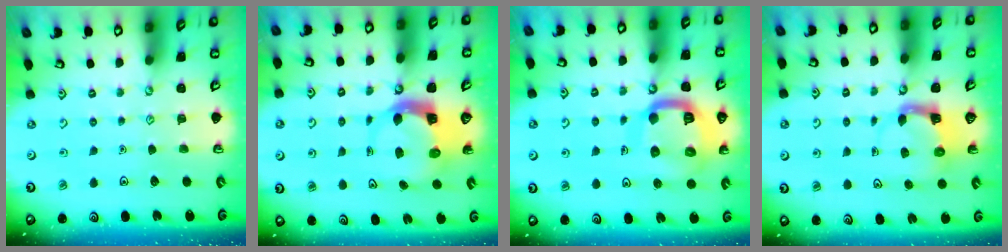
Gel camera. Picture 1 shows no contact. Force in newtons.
{"total": 6.1, "press": 6.0, "slide": 0.9}
{"total": 17.4, "press": 17.3, "slide": 1.9}
{"total": 3.8, "press": 3.7, "slide": 0.7}